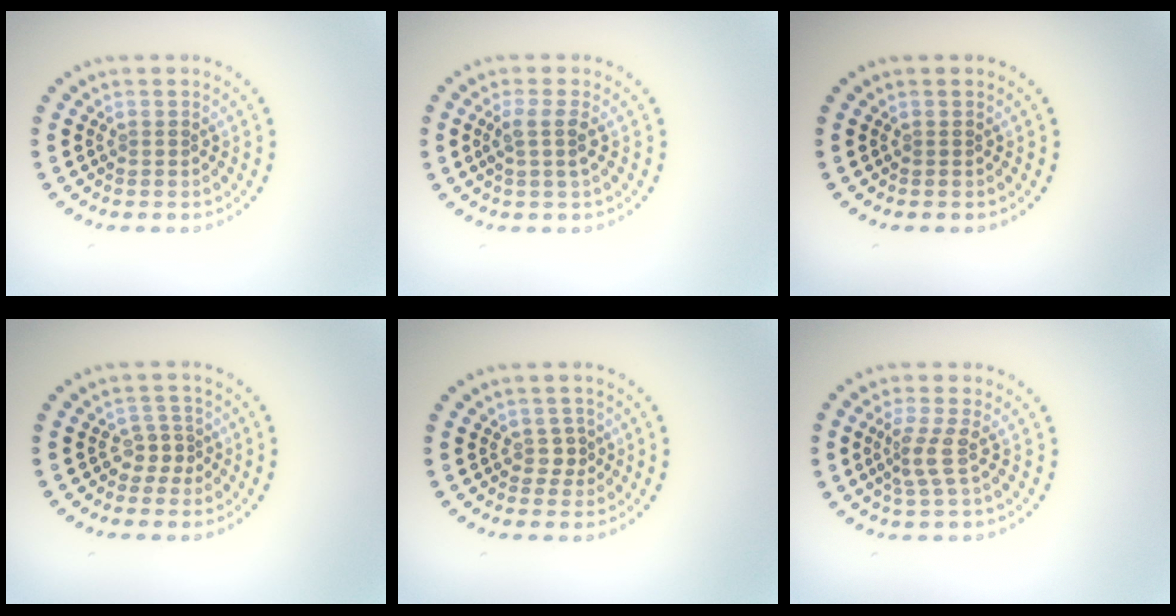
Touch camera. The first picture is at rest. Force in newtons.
{"total": 1.9, "press": 1.5, "slide": 1.0}
{"total": 0.0}
{"total": 1.8, "press": 1.3, "slide": 1.3}
{"total": 1.1, "press": 0.8, "slide": 0.8}
{"total": 2.3, "press": 1.6, "slide": 1.7}